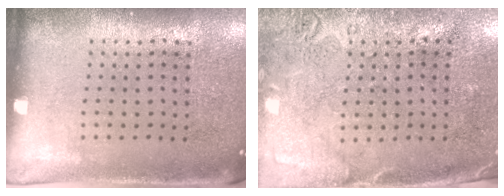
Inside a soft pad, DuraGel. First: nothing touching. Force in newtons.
{"total": 2.8, "press": 2.2, "slide": 1.7}